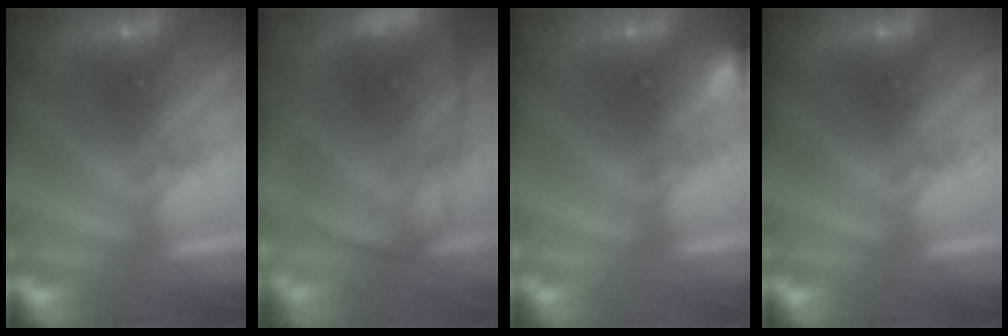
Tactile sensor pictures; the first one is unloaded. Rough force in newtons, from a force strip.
{"total": 7.8}
{"total": 2.9}
{"total": 0.0}